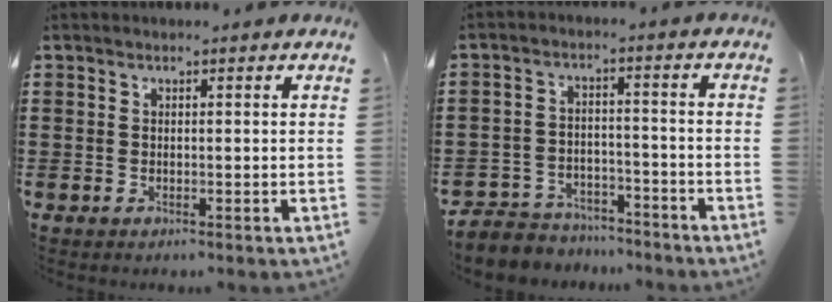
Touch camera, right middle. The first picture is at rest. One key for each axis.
{"total": 4.6, "fx": -4.4, "fy": 1.4, "fz": -0.2, "tx": -0.009, "ty": 0.009, "tz": -0.095}